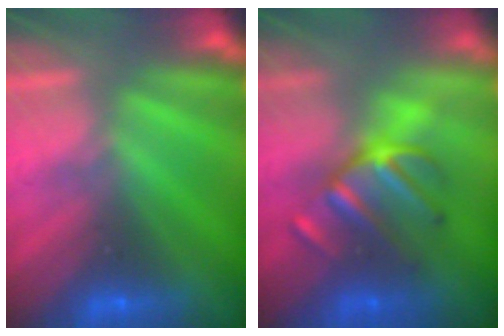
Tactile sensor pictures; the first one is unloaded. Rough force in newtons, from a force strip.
{"total": 2.8}